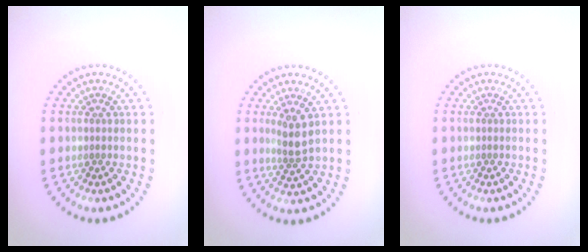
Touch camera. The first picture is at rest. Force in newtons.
{"total": 2.3, "press": 1.9, "slide": 1.4}
{"total": 0.0}